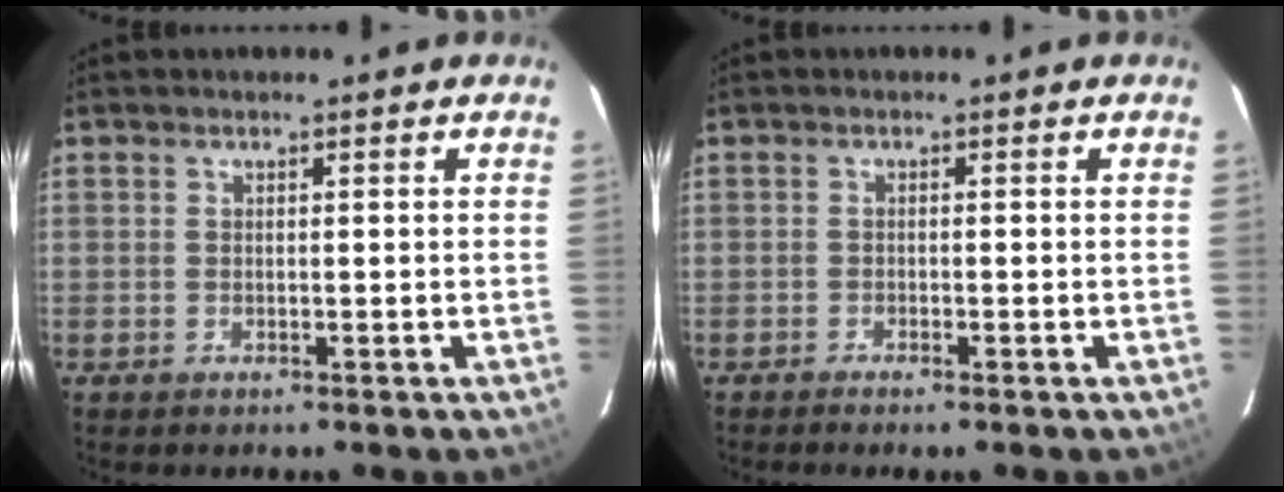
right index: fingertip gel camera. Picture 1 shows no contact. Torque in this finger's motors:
{"motor_torque": [0.68, -0.47, 0.14, 0.02]}